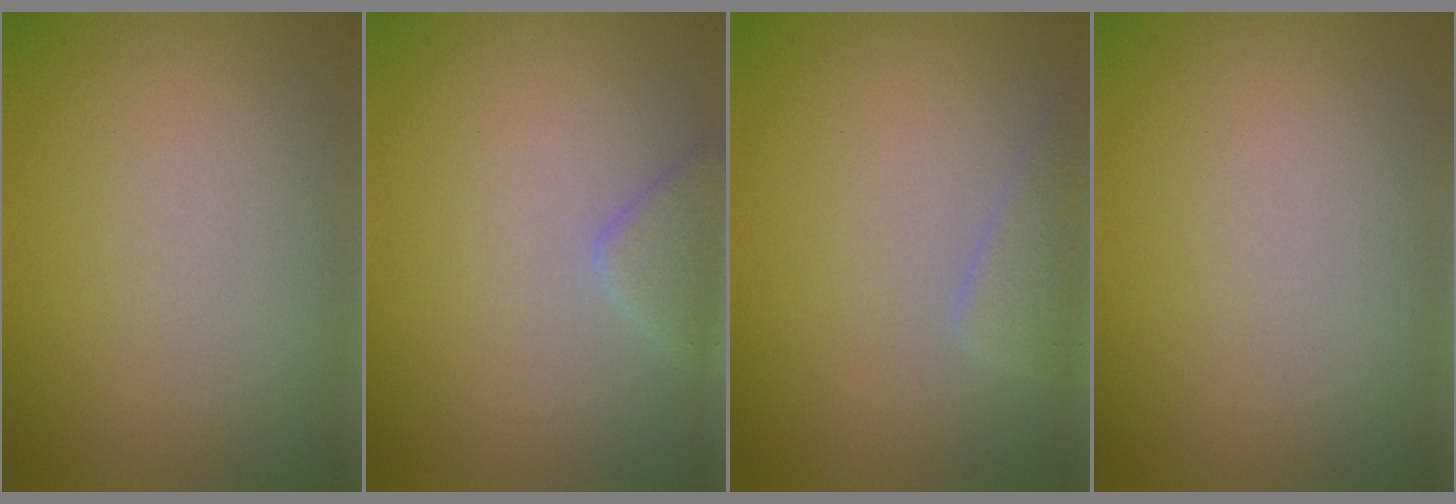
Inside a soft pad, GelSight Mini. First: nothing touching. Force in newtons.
{"total": 2.1, "press": 2.1, "slide": 0.2}
{"total": 2.0, "press": 2.0, "slide": 0.1}
{"total": 0.0}